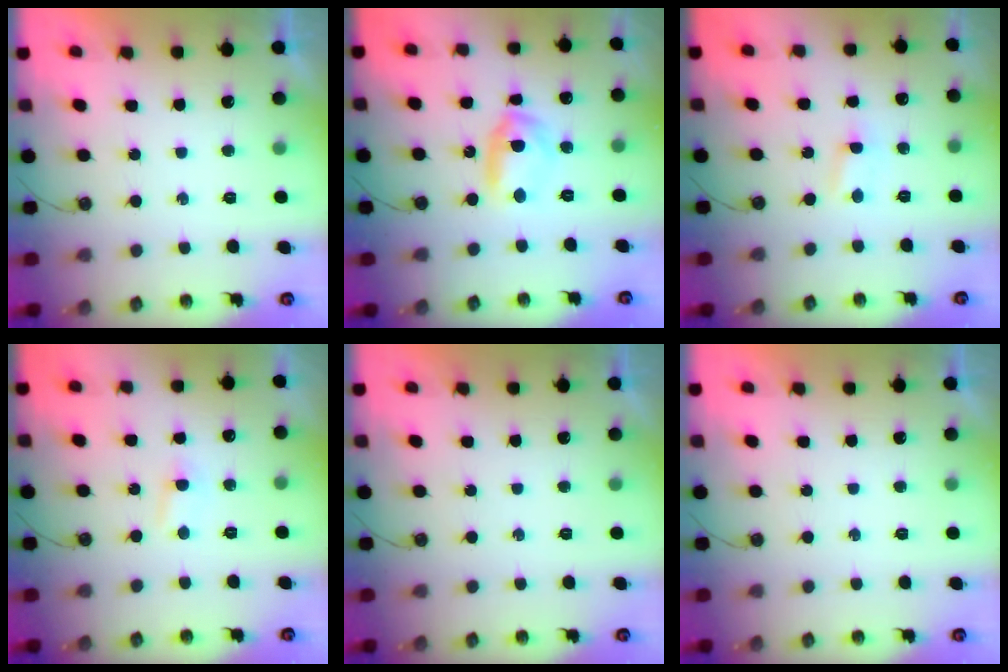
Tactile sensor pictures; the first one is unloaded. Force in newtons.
{"total": 7.7, "press": 7.7, "slide": 0.9}
{"total": 1.3, "press": 1.3, "slide": 0.2}
{"total": 2.8, "press": 2.7, "slide": 0.7}
{"total": 0.0}
{"total": 0.0}